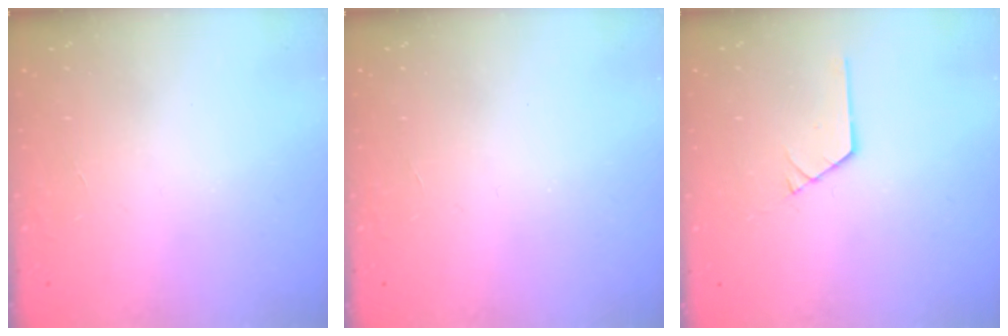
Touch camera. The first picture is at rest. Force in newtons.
{"total": 0.0}
{"total": 1.2, "press": 1.2, "slide": 0.1}